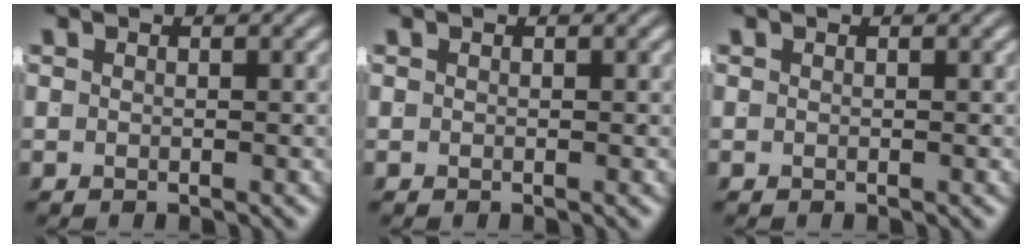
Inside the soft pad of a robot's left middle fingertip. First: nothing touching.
{"total": 0.0}
{"total": 0.0}